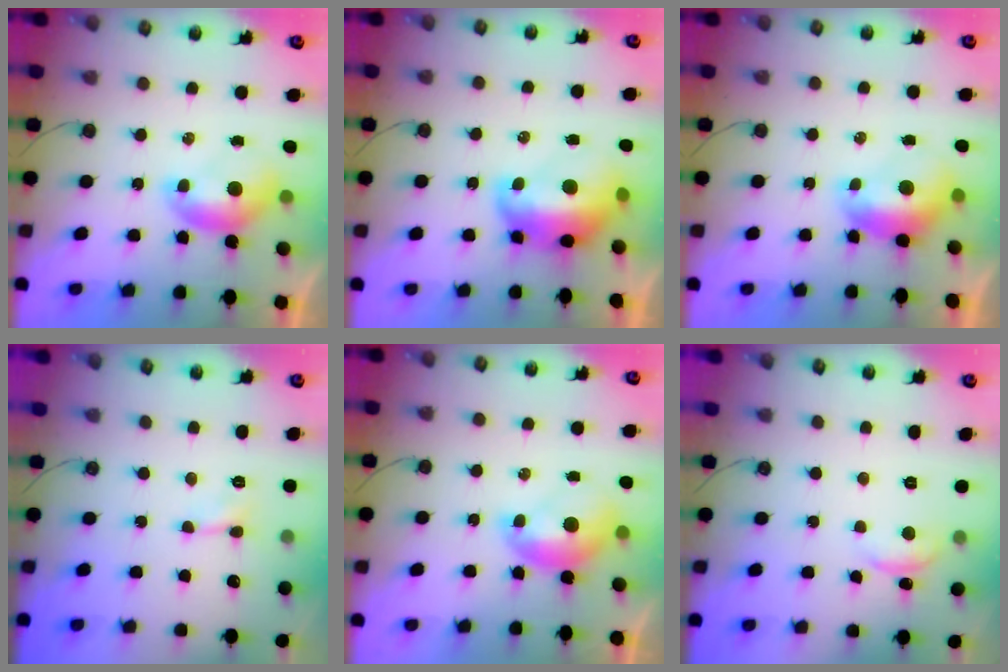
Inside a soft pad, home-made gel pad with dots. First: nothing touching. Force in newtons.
{"total": 6.2, "press": 6.1, "slide": 1.1}
{"total": 1.6, "press": 1.4, "slide": 0.7}
{"total": 3.4, "press": 3.3, "slide": 0.7}
{"total": 1.6, "press": 1.6, "slide": 0.4}
{"total": 0.0}